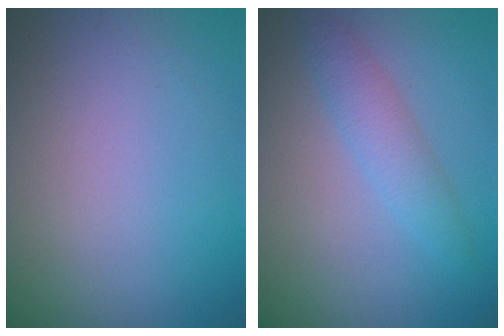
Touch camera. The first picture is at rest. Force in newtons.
{"total": 2.4, "press": 2.4, "slide": 0.1}